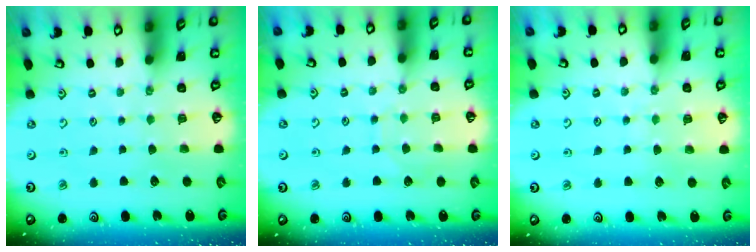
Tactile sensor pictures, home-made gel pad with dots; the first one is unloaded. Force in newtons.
{"total": 6.2, "press": 6.2, "slide": 0.5}
{"total": 5.4, "press": 5.3, "slide": 0.6}